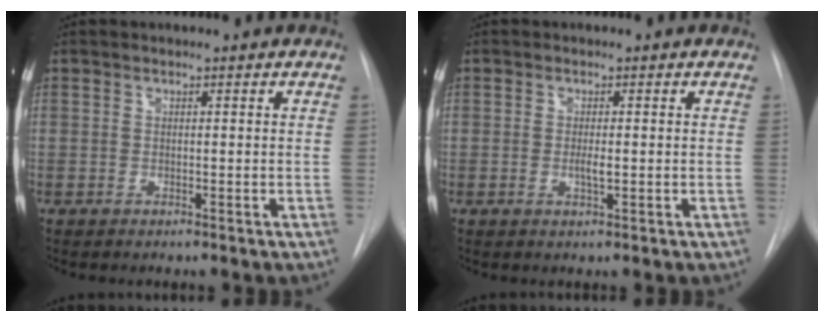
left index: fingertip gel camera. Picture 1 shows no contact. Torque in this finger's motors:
{"motor_torque": [0.39, 0.15, 0.04, 0.03]}